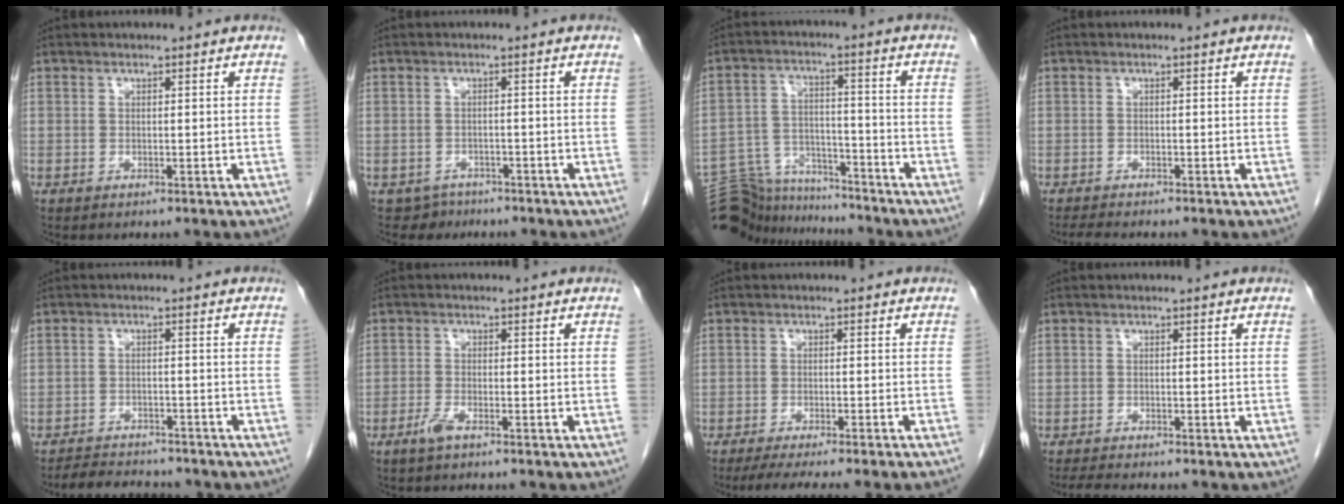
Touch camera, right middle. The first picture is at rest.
{"total": 2.8, "force": [-2.0, 1.8, -0.6], "torque": [0.006, 0.007, -0.030]}
{"total": 14.2, "force": [-13.7, 3.2, 1.9], "torque": [-0.043, 0.027, -0.218]}
{"total": 2.9, "force": [-2.6, 0.4, 1.3], "torque": [-0.022, -0.008, -0.040]}
{"total": 8.2, "force": [-7.5, 2.3, 2.4], "torque": [-0.038, 0.001, -0.102]}
{"total": 2.3, "force": [-1.6, 0.2, 1.6], "torque": [-0.040, -0.003, -0.036]}
{"total": 8.8, "force": [-7.5, -0.8, 4.6], "torque": [-0.046, -0.016, -0.109]}
{"total": 3.4, "force": [-3.1, 0.3, 1.5], "torque": [-0.025, -0.011, -0.049]}